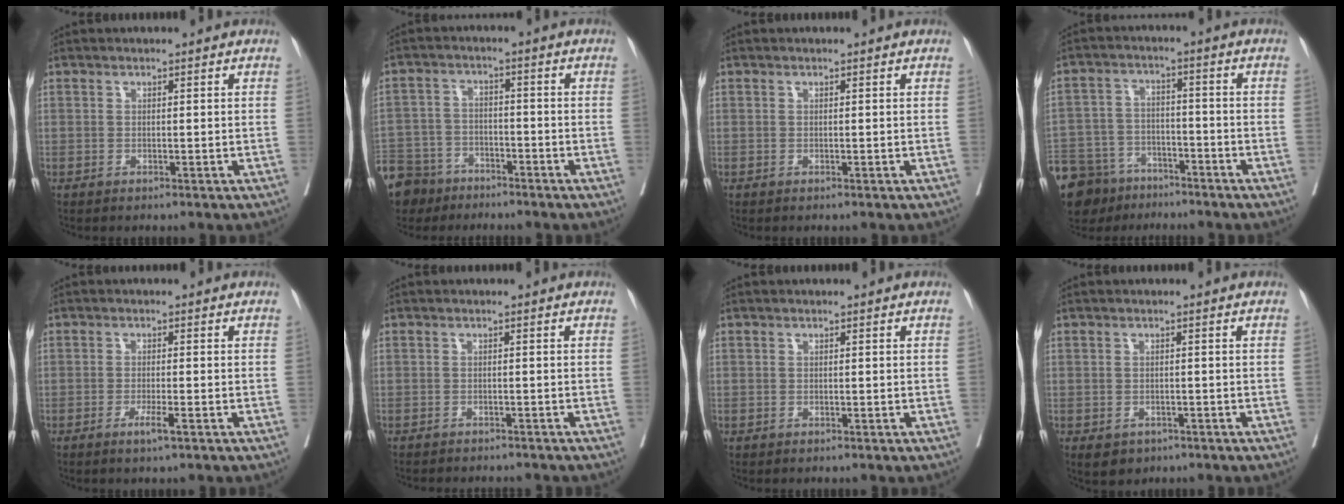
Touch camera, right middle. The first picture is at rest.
{"total": 12.7, "force": [-9.5, 7.8, 3.1], "torque": [-0.098, -0.001, -0.165]}
{"total": 0.0}
{"total": 15.6, "force": [-12.0, 8.6, 5.1], "torque": [-0.125, 0.007, -0.191]}
{"total": 2.4, "force": [-1.3, -0.1, 2.0], "torque": [-0.033, -0.004, -0.024]}
{"total": 7.4, "force": [-6.9, 1.4, 2.2], "torque": [-0.020, -0.006, -0.086]}
{"total": 0.0}
{"total": 3.6, "force": [-2.3, 2.6, 1.0], "torque": [-0.009, 0.001, -0.028]}